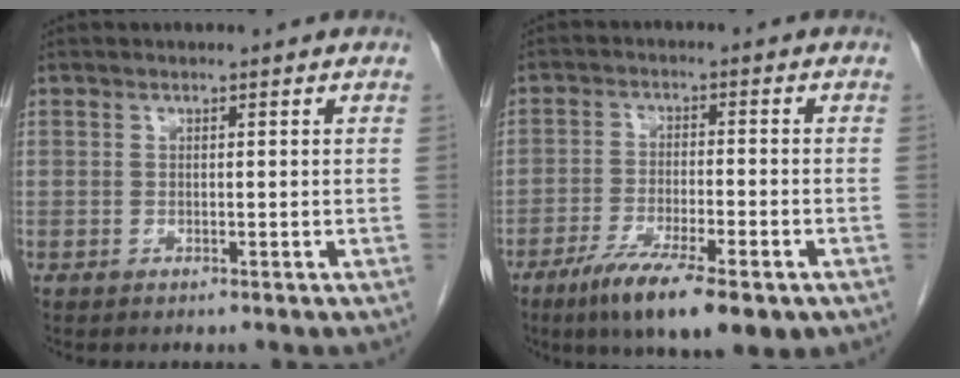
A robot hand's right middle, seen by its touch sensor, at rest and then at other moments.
{"total": 12.5, "force": [-7.8, 2.5, 9.4], "torque": [-0.150, -0.024, -0.121]}